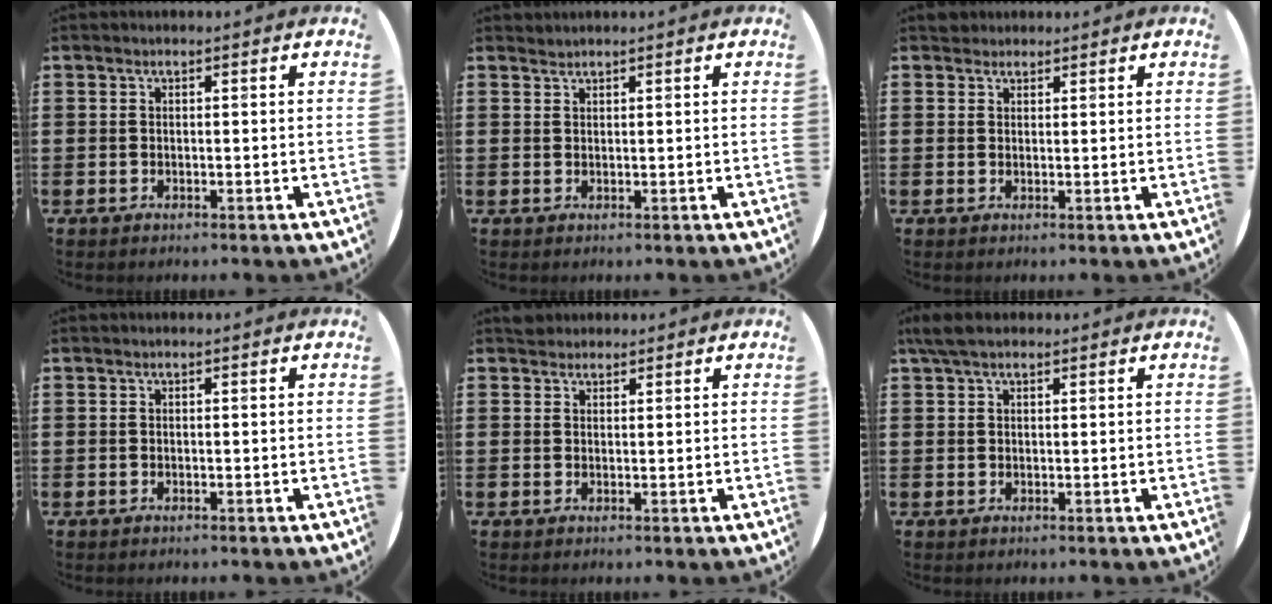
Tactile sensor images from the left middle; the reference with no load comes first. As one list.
[{"total": 0.6, "force": [0.6, -0.1, -0.1], "torque": [0.003, 0.001, 0.012]}, {"total": 1.4, "force": [1.3, 0.5, 0.0], "torque": [0.006, 0.001, 0.025]}, {"total": 0.0}, {"total": 1.4, "force": [1.3, 0.5, -0.1], "torque": [-0.002, 0.003, 0.027]}, {"total": 3.0, "force": [2.1, 1.2, 1.8], "torque": [-0.040, 0.007, 0.040]}]